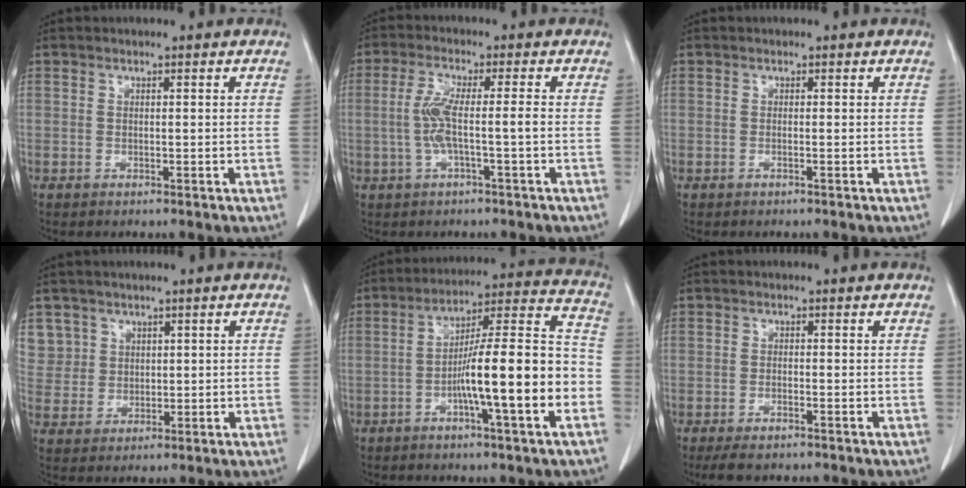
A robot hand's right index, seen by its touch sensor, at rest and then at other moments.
{"total": 5.2, "force": [-0.9, 0.0, 5.1], "torque": [-0.111, 0.008, -0.016]}
{"total": 0.0}
{"total": 5.6, "force": [2.9, 4.8, -0.3], "torque": [0.016, 0.006, 0.062]}
{"total": 16.6, "force": [-4.8, 0.9, 15.9], "torque": [-0.246, 0.017, -0.076]}
{"total": 3.5, "force": [-2.8, 0.9, 2.0], "torque": [-0.033, -0.007, -0.042]}